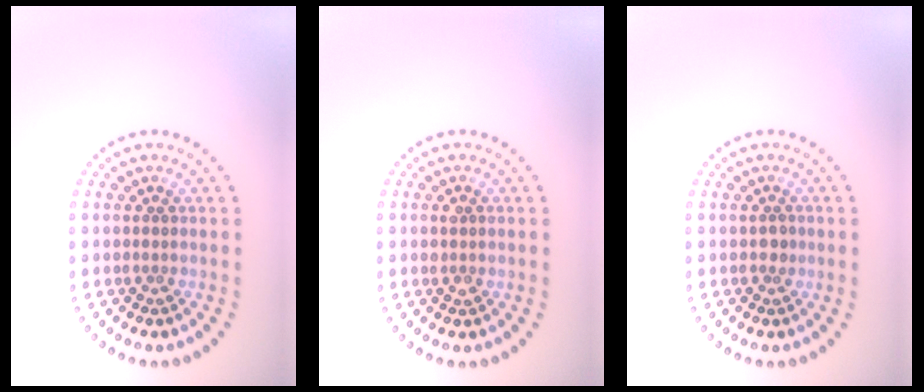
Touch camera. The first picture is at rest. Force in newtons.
{"total": 1.1, "press": 1.1, "slide": 0.4}
{"total": 0.8, "press": 0.8, "slide": 0.1}